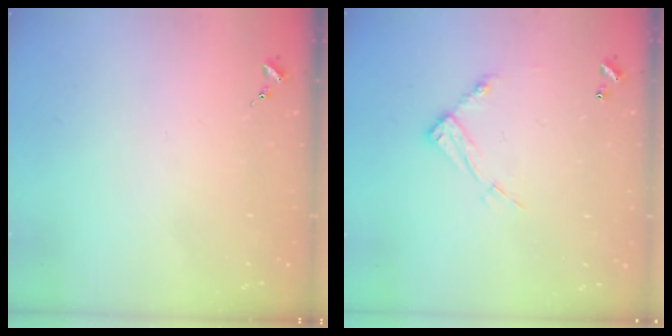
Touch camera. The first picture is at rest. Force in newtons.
{"total": 10.4, "press": 10.3, "slide": 0.7}